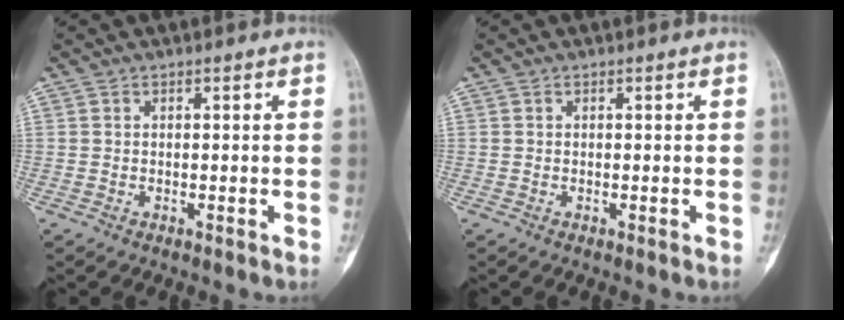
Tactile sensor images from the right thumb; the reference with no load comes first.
{"total": 0.0}